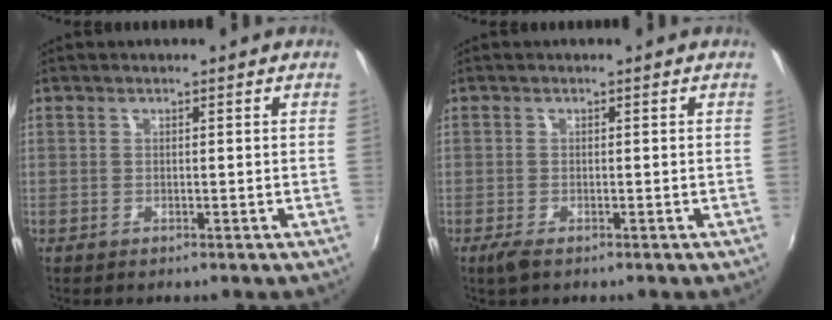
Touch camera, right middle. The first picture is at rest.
{"total": 2.0, "force": [-1.3, 0.5, 1.4], "torque": [-0.029, -0.008, -0.023]}